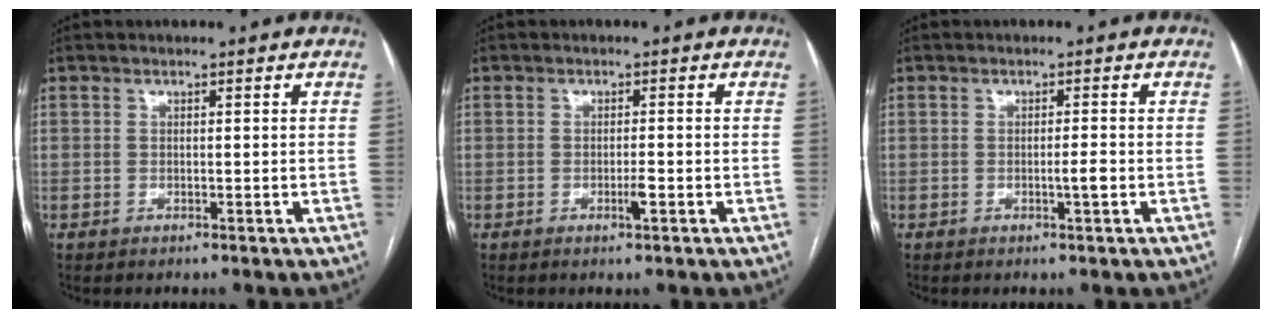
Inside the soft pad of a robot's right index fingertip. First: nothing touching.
{"total": 1.8, "force": [-0.7, 0.0, 1.7], "torque": [-0.033, -0.003, -0.010]}
{"total": 1.6, "force": [-0.5, -0.2, 1.5], "torque": [-0.027, -0.002, -0.008]}